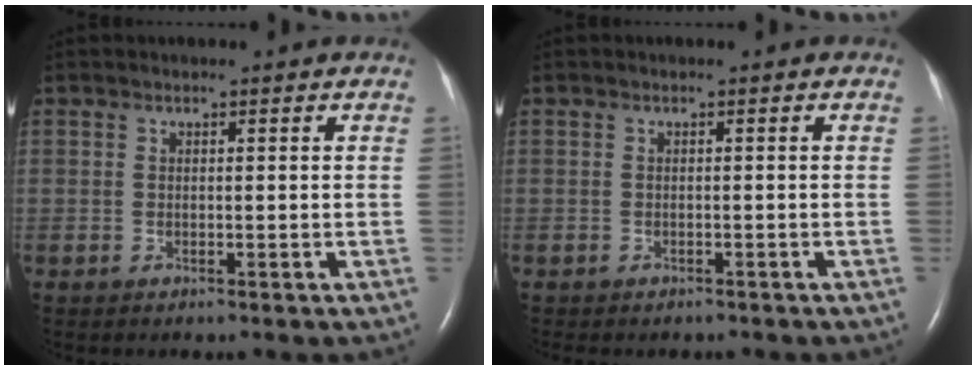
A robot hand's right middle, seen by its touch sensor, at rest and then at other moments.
{"total": 3.3, "force": [-2.8, 1.3, 1.1], "torque": [-0.015, -0.004, -0.028]}